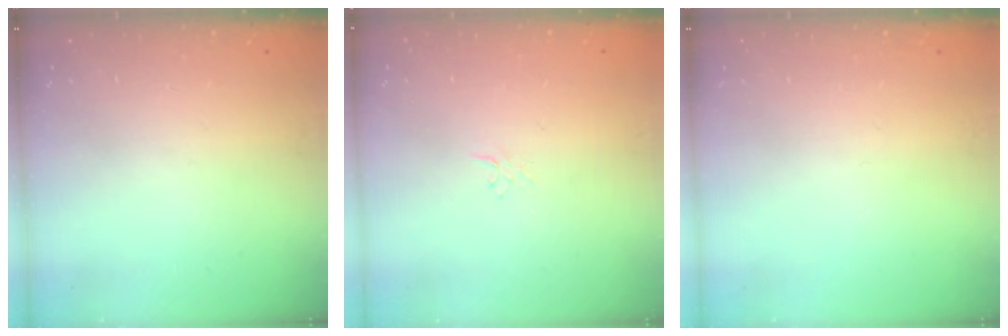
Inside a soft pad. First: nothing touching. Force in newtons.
{"total": 2.9, "press": 2.9, "slide": 0.3}
{"total": 0.0}